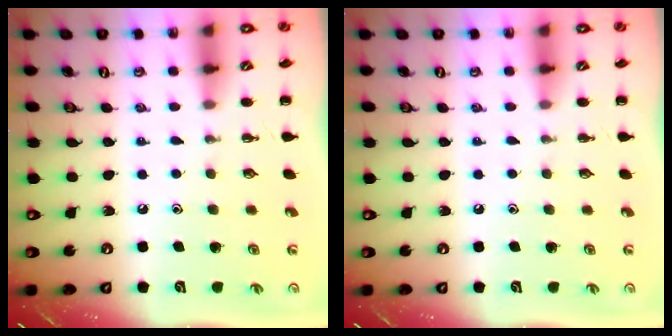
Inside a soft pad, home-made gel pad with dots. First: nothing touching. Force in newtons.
{"total": 0.0}